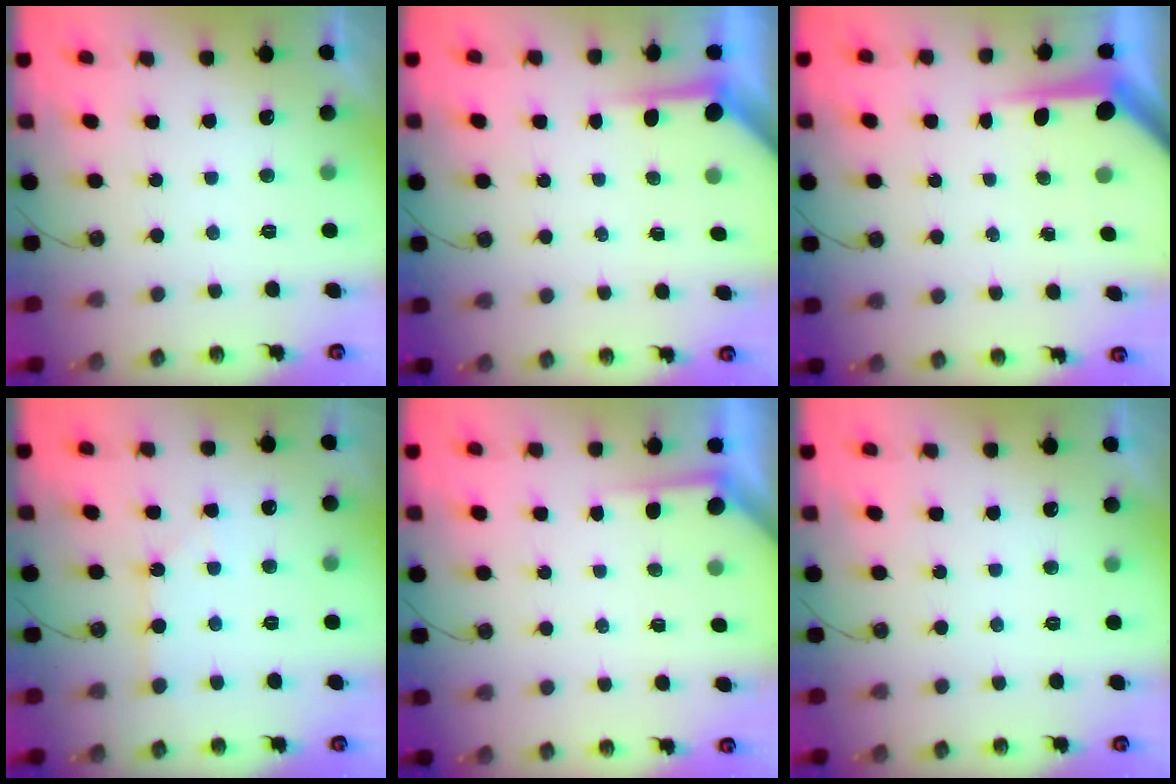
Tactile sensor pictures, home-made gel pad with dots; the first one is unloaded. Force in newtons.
{"total": 3.9, "press": 3.9, "slide": 0.3}
{"total": 5.4, "press": 5.4, "slide": 0.6}
{"total": 1.8, "press": 1.8, "slide": 0.3}
{"total": 1.8, "press": 1.8, "slide": 0.3}
{"total": 0.0}